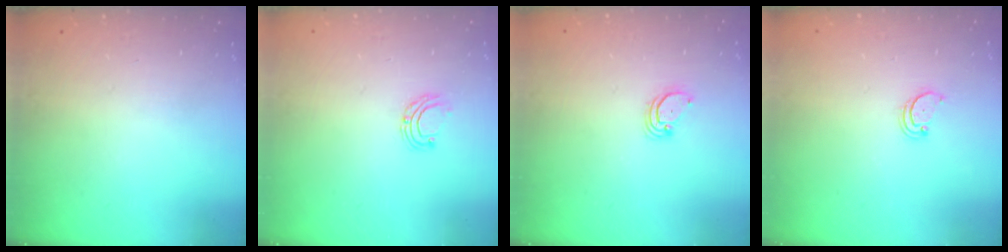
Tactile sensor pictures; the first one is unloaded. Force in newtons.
{"total": 5.9, "press": 5.9, "slide": 0.6}
{"total": 2.0, "press": 2.0, "slide": 0.1}
{"total": 2.4, "press": 2.3, "slide": 0.5}